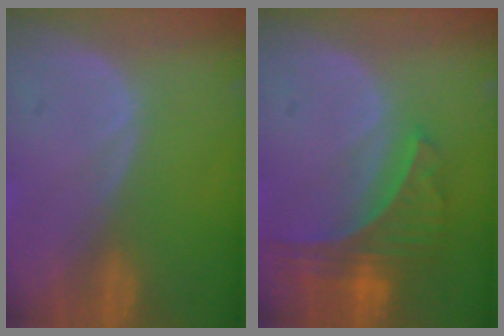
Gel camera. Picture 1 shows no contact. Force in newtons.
{"total": 7.8, "press": 6.8, "slide": 3.8}